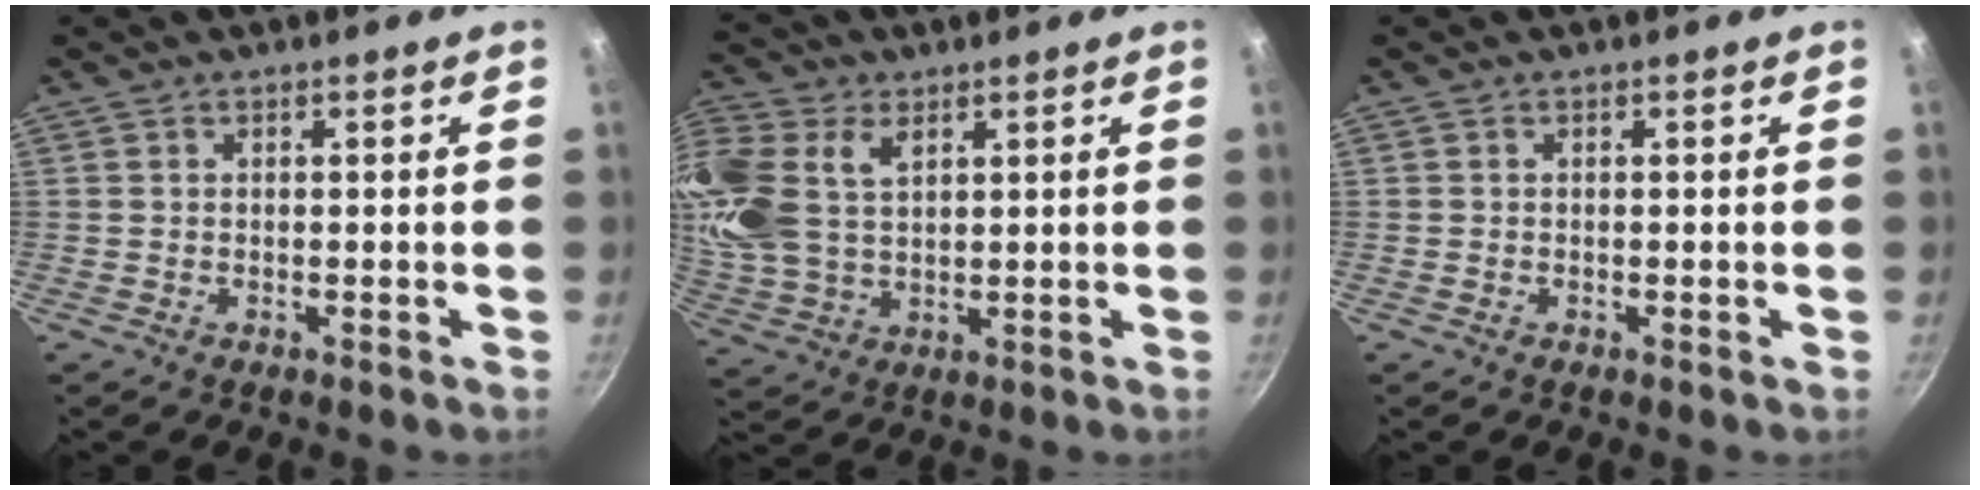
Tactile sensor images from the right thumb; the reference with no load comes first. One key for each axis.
{"total": 15.8, "fx": 5.1, "fy": 10.7, "fz": 10.4, "tx": -0.238, "ty": 0.003, "tz": 0.104}
{"total": 0.0}